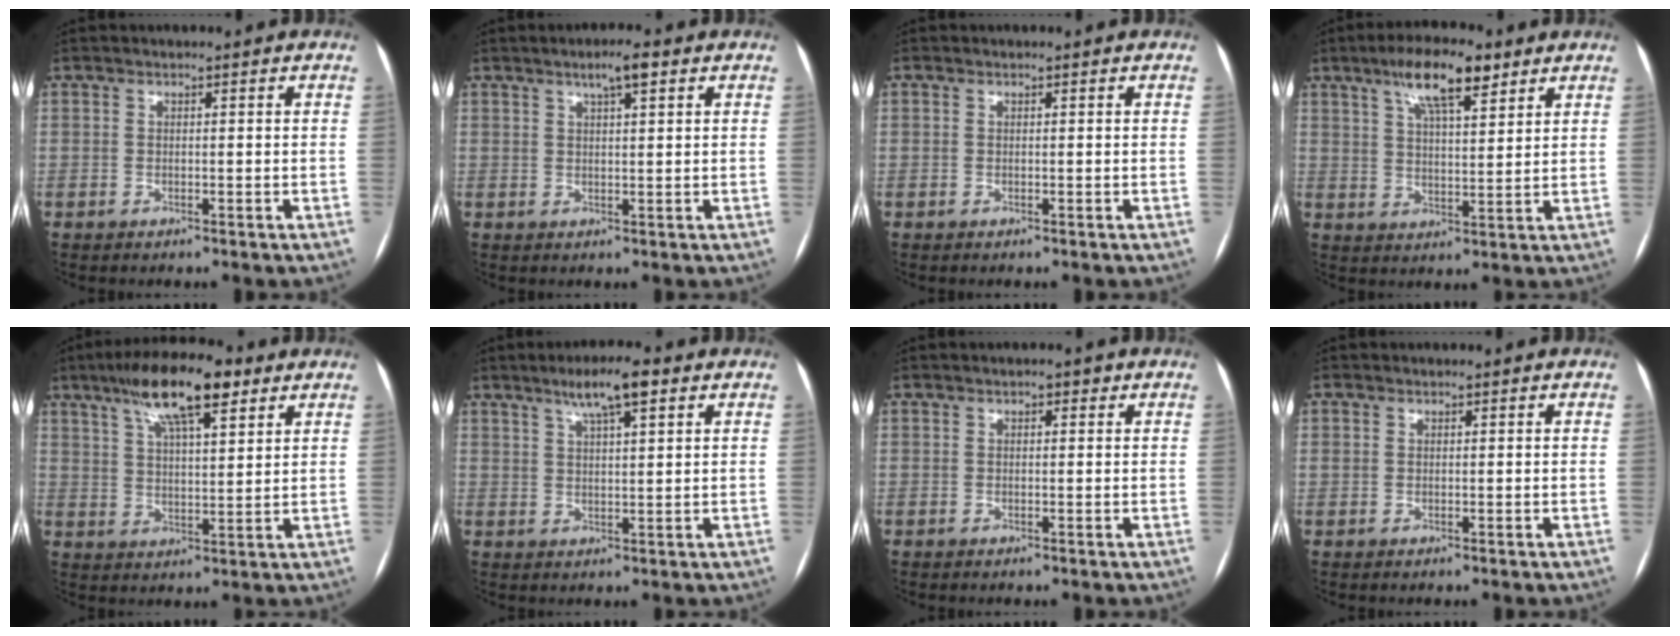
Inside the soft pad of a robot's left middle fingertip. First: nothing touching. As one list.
[{"total": 3.7, "force": [2.1, 0.4, 2.9], "torque": [-0.053, 0.008, 0.035]}, {"total": 0.0}, {"total": 10.8, "force": [6.7, 2.8, 7.9], "torque": [-0.142, 0.015, 0.114]}, {"total": 12.7, "force": [7.7, 3.1, 9.6], "torque": [-0.174, 0.022, 0.132]}, {"total": 6.6, "force": [4.0, 0.8, 5.2], "torque": [-0.095, 0.012, 0.068]}, {"total": 1.2, "force": [0.7, 0.6, 0.8], "torque": [-0.012, 0.006, 0.008]}, {"total": 0.8, "force": [0.3, 0.7, 0.1], "torque": [0.005, 0.003, 0.005]}]